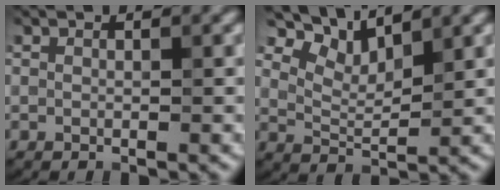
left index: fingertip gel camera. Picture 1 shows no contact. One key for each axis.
{"total": 4.2, "fx": 3.7, "fy": 1.1, "fz": 1.5, "tx": -0.036, "ty": 0.000, "tz": 0.068}